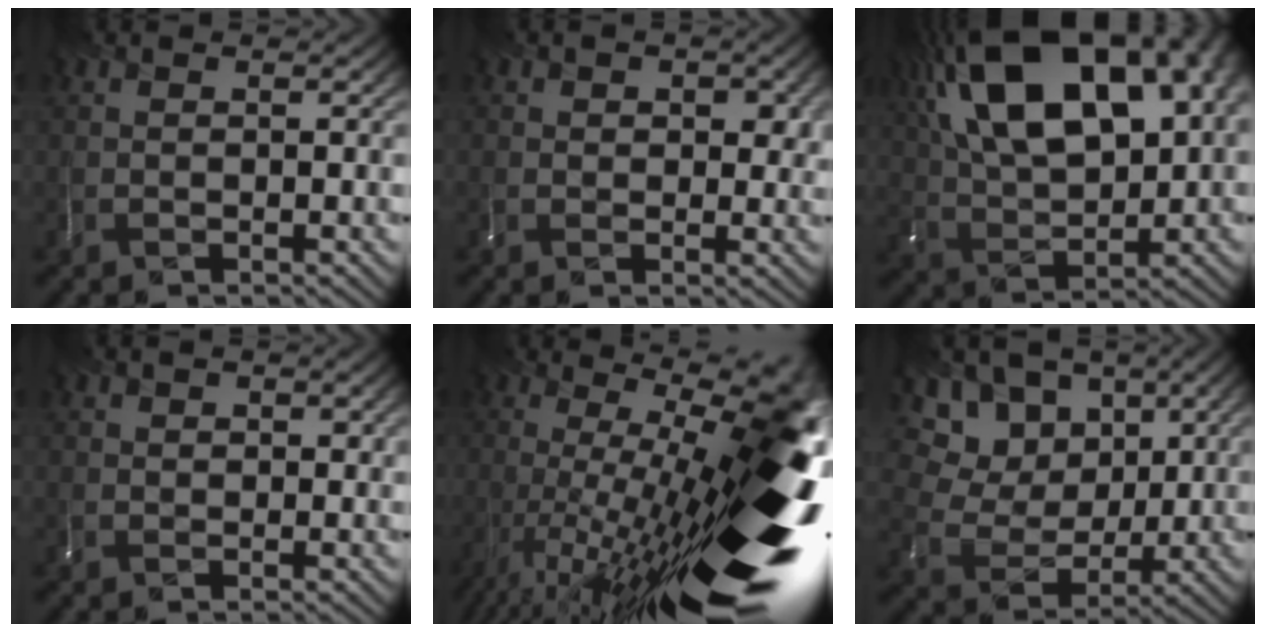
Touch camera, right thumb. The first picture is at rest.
{"total": 3.2, "force": [0.9, 2.3, 2.0], "torque": [-0.020, -0.010, 0.022]}
{"total": 20.7, "force": [7.7, 11.1, 15.6], "torque": [-0.285, 0.046, 0.117]}
{"total": 1.1, "force": [0.4, 1.0, 0.4], "torque": [0.004, -0.007, 0.014]}
{"total": 20.6, "force": [-4.6, 5.1, 19.4], "torque": [-0.244, 0.003, -0.080]}
{"total": 13.5, "force": [6.5, 10.3, 5.9], "torque": [-0.175, 0.015, 0.145]}